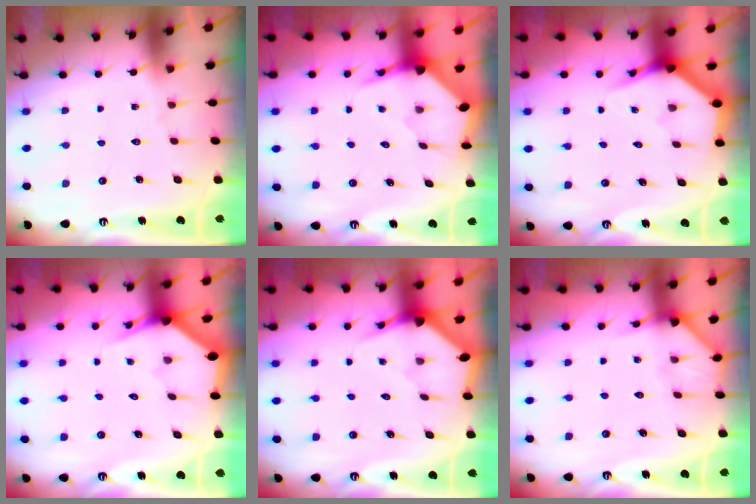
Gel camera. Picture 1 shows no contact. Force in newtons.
{"total": 3.5, "press": 3.4, "slide": 0.5}
{"total": 4.0, "press": 4.0, "slide": 0.2}
{"total": 2.7, "press": 2.7, "slide": 0.1}
{"total": 3.2, "press": 3.2, "slide": 0.1}
{"total": 4.8, "press": 4.8, "slide": 0.3}